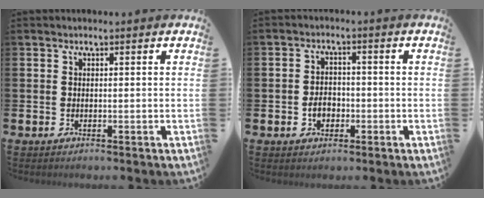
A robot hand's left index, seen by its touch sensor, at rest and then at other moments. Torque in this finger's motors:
{"motor_torque": [-0.01, 0.03, 0.17, 0.08]}